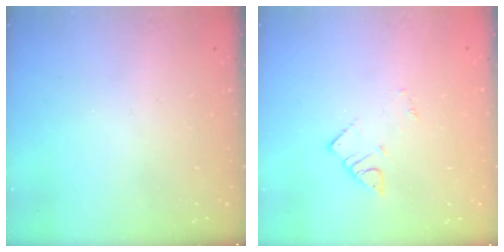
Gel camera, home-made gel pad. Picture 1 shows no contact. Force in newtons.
{"total": 1.9, "press": 1.9, "slide": 0.2}